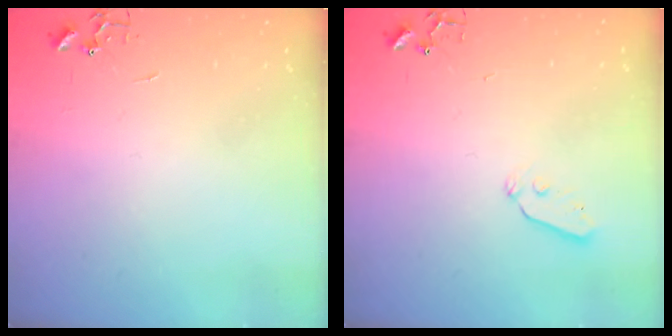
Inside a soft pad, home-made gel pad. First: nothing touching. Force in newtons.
{"total": 3.8, "press": 3.7, "slide": 0.7}